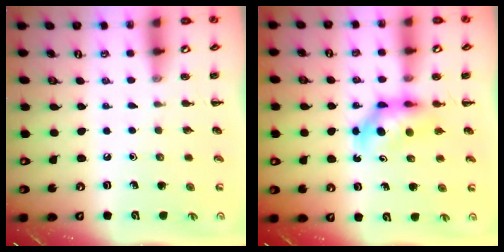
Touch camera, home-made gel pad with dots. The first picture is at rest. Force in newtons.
{"total": 6.4, "press": 6.3, "slide": 1.1}